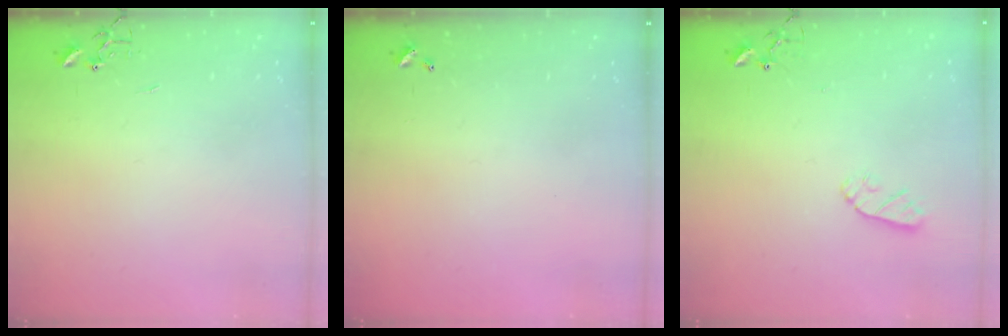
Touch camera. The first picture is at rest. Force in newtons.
{"total": 0.0}
{"total": 6.0, "press": 6.0, "slide": 0.3}